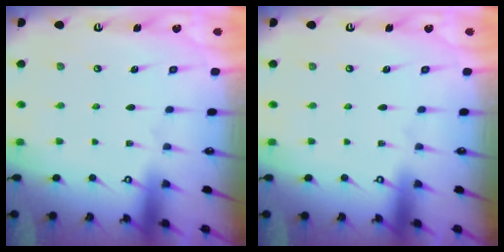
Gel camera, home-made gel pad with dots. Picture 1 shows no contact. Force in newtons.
{"total": 0.0}